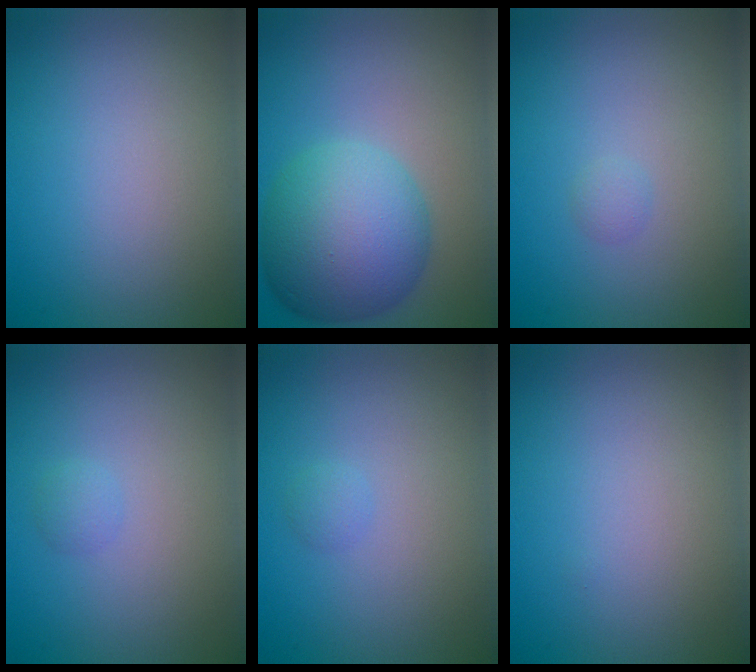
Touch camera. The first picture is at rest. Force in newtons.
{"total": 9.9, "press": 9.9, "slide": 0.2}
{"total": 0.7, "press": 0.7, "slide": 0.0}
{"total": 0.8, "press": 0.8, "slide": 0.1}
{"total": 0.7, "press": 0.7, "slide": 0.1}
{"total": 0.0}